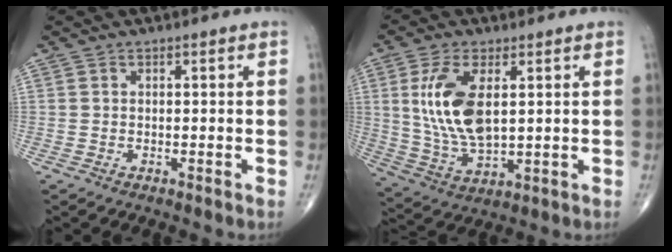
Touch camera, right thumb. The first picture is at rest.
{"total": 12.9, "force": [2.7, 6.2, 11.0], "torque": [-0.220, -0.017, 0.062]}